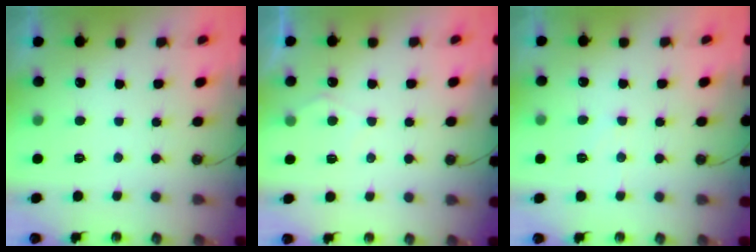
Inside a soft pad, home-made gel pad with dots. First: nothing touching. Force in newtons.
{"total": 4.5, "press": 4.4, "slide": 0.5}
{"total": 5.0, "press": 4.9, "slide": 0.7}